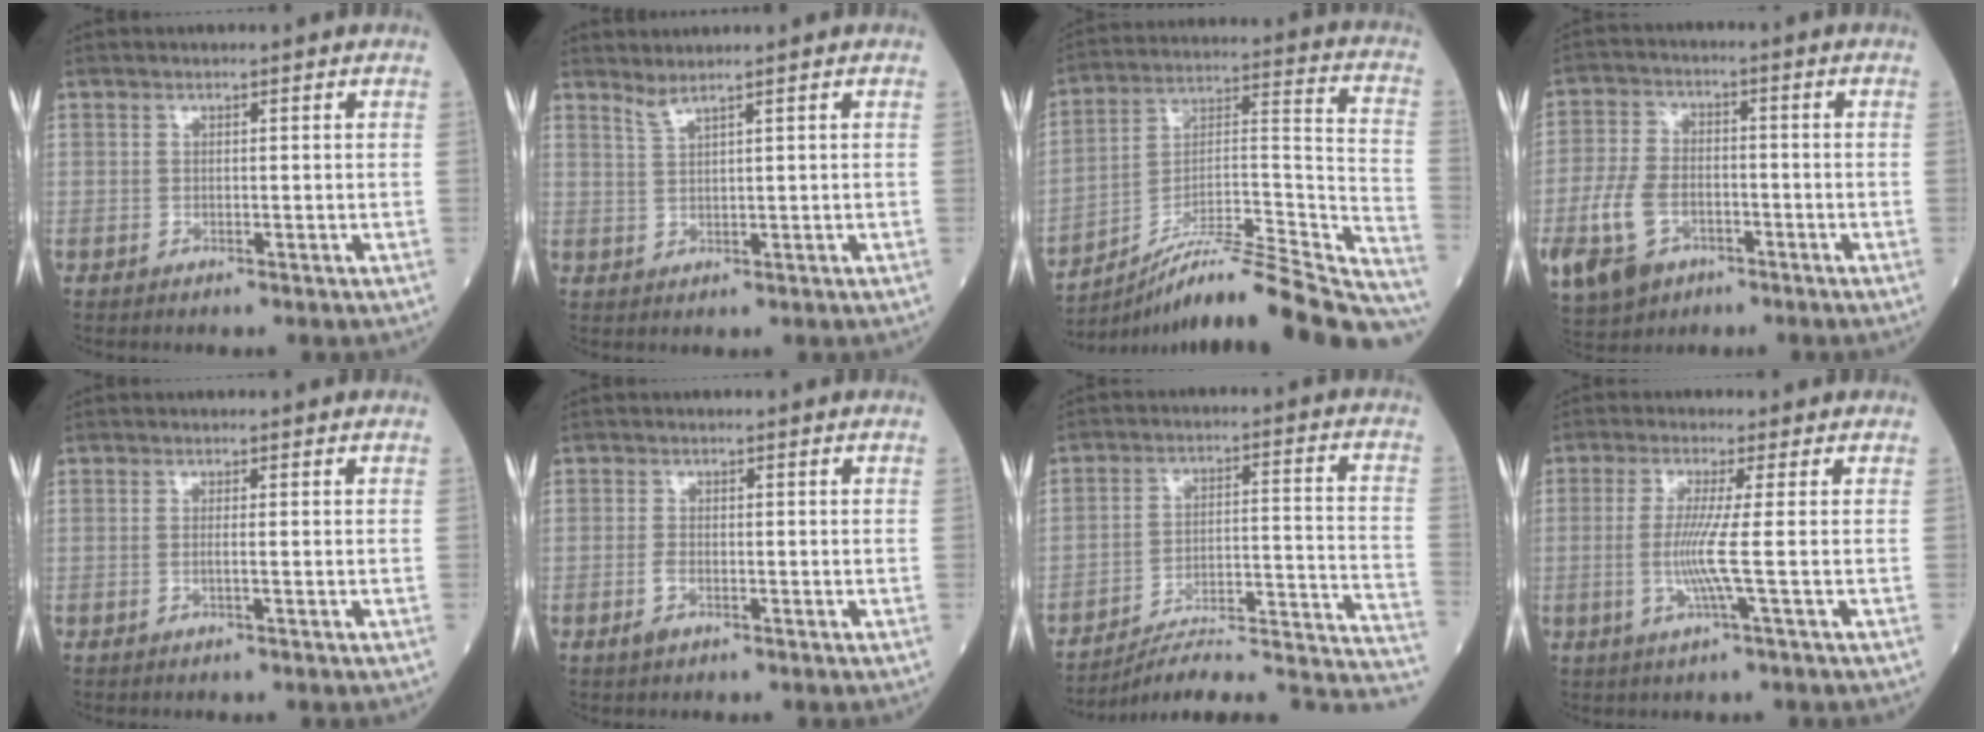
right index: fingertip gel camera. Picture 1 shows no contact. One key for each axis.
{"total": 1.7, "fx": 1.5, "fy": -0.6, "fz": 0.6, "tx": -0.021, "ty": -0.007, "tz": 0.035}
{"total": 27.5, "fx": -24.7, "fy": 1.2, "fz": 12.1, "tx": -0.126, "ty": 0.014, "tz": -0.366}
{"total": 10.6, "fx": -4.3, "fy": 6.9, "fz": 6.8, "tx": -0.162, "ty": 0.002, "tz": -0.072}
{"total": 0.7, "fx": -0.2, "fy": -0.2, "fz": 0.7, "tx": -0.013, "ty": 0.001, "tz": -0.003}
{"total": 1.7, "fx": -0.8, "fy": 0.8, "fz": 1.3, "tx": -0.033, "ty": -0.001, "tz": -0.012}
{"total": 19.8, "fx": -18.4, "fy": 1.0, "fz": 7.1, "tx": -0.033, "ty": 0.034, "tz": -0.250}
{"total": 5.2, "fx": -0.6, "fy": -1.3, "fz": 5.0, "tx": -0.110, "ty": -0.011, "tz": -0.014}